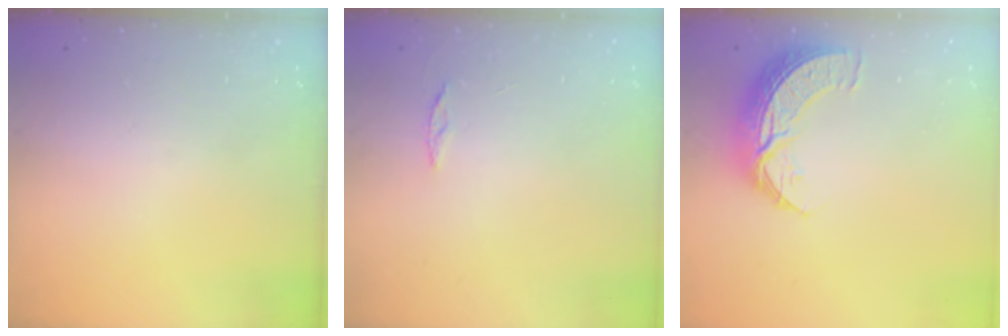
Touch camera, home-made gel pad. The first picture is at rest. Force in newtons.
{"total": 3.1, "press": 3.1, "slide": 0.3}
{"total": 10.3, "press": 10.2, "slide": 0.7}